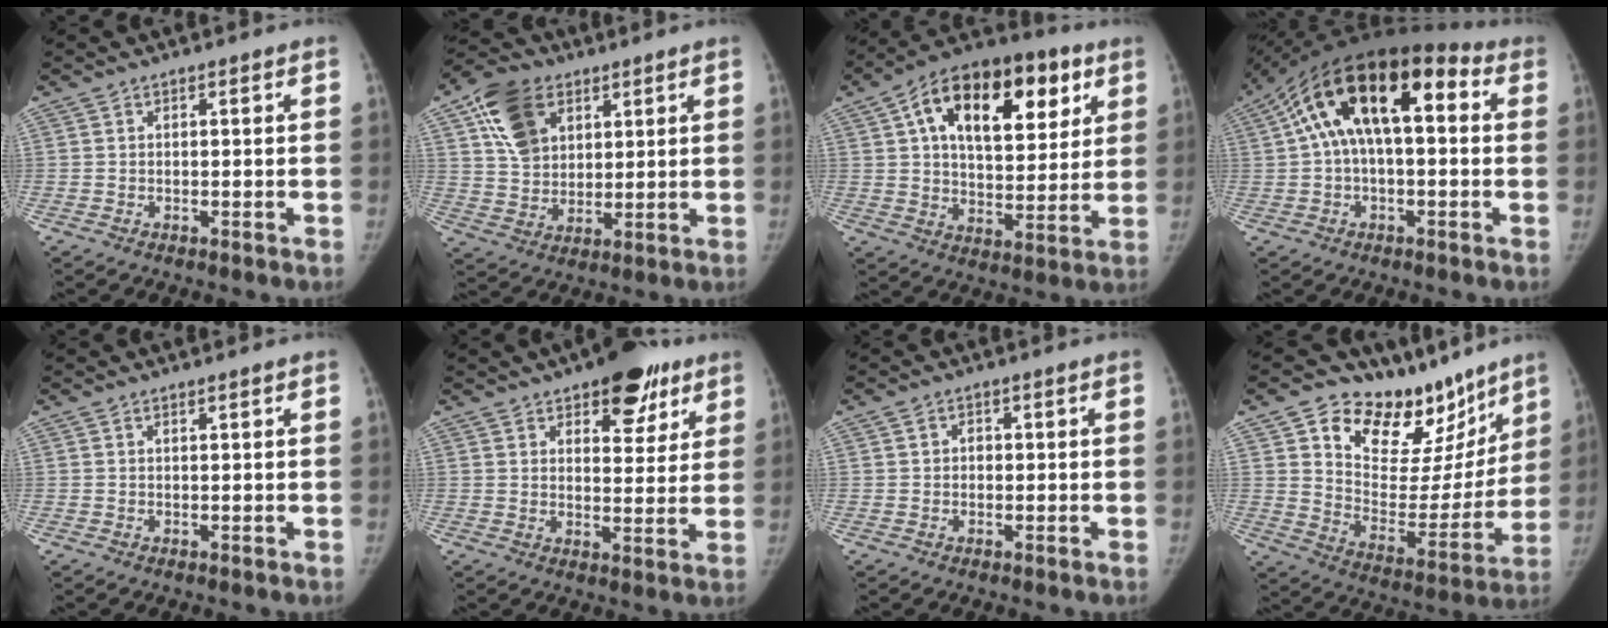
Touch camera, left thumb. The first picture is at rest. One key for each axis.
{"total": 12.6, "fx": 5.5, "fy": 9.0, "fz": 6.9, "tx": -0.100, "ty": -0.011, "tz": 0.102}
{"total": 23.6, "fx": 9.1, "fy": 13.2, "fz": 17.3, "tx": -0.229, "ty": 0.007, "tz": 0.139}
{"total": 19.6, "fx": 4.1, "fy": 9.9, "fz": 16.5, "tx": -0.262, "ty": 0.053, "tz": 0.049}
{"total": 0.0}
{"total": 12.0, "fx": 7.1, "fy": 6.2, "fz": 7.5, "tx": -0.045, "ty": -0.027, "tz": 0.095}
{"total": 1.4, "fx": 0.0, "fy": 1.3, "fz": 0.6, "tx": 0.001, "ty": 0.005, "tz": -0.002}
{"total": 23.0, "fx": 15.5, "fy": 12.8, "fz": 11.1, "tx": -0.092, "ty": -0.087, "tz": 0.237}